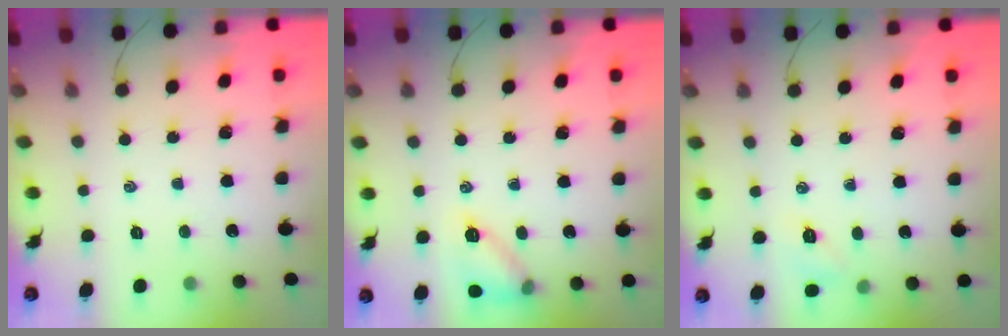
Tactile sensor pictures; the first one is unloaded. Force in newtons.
{"total": 10.7, "press": 10.7, "slide": 0.3}
{"total": 5.5, "press": 5.3, "slide": 1.4}